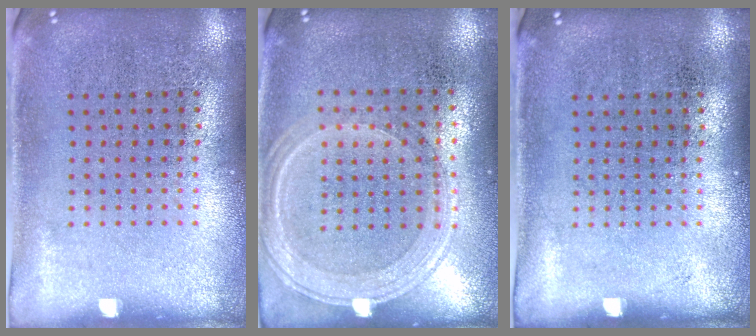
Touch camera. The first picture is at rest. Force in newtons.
{"total": 1.3, "press": 1.2, "slide": 0.5}
{"total": 0.0}